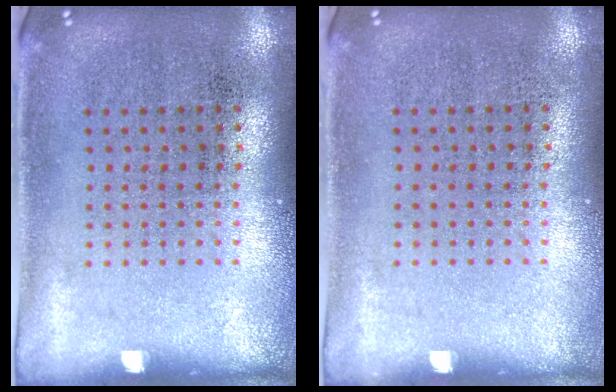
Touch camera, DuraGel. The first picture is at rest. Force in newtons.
{"total": 0.0}